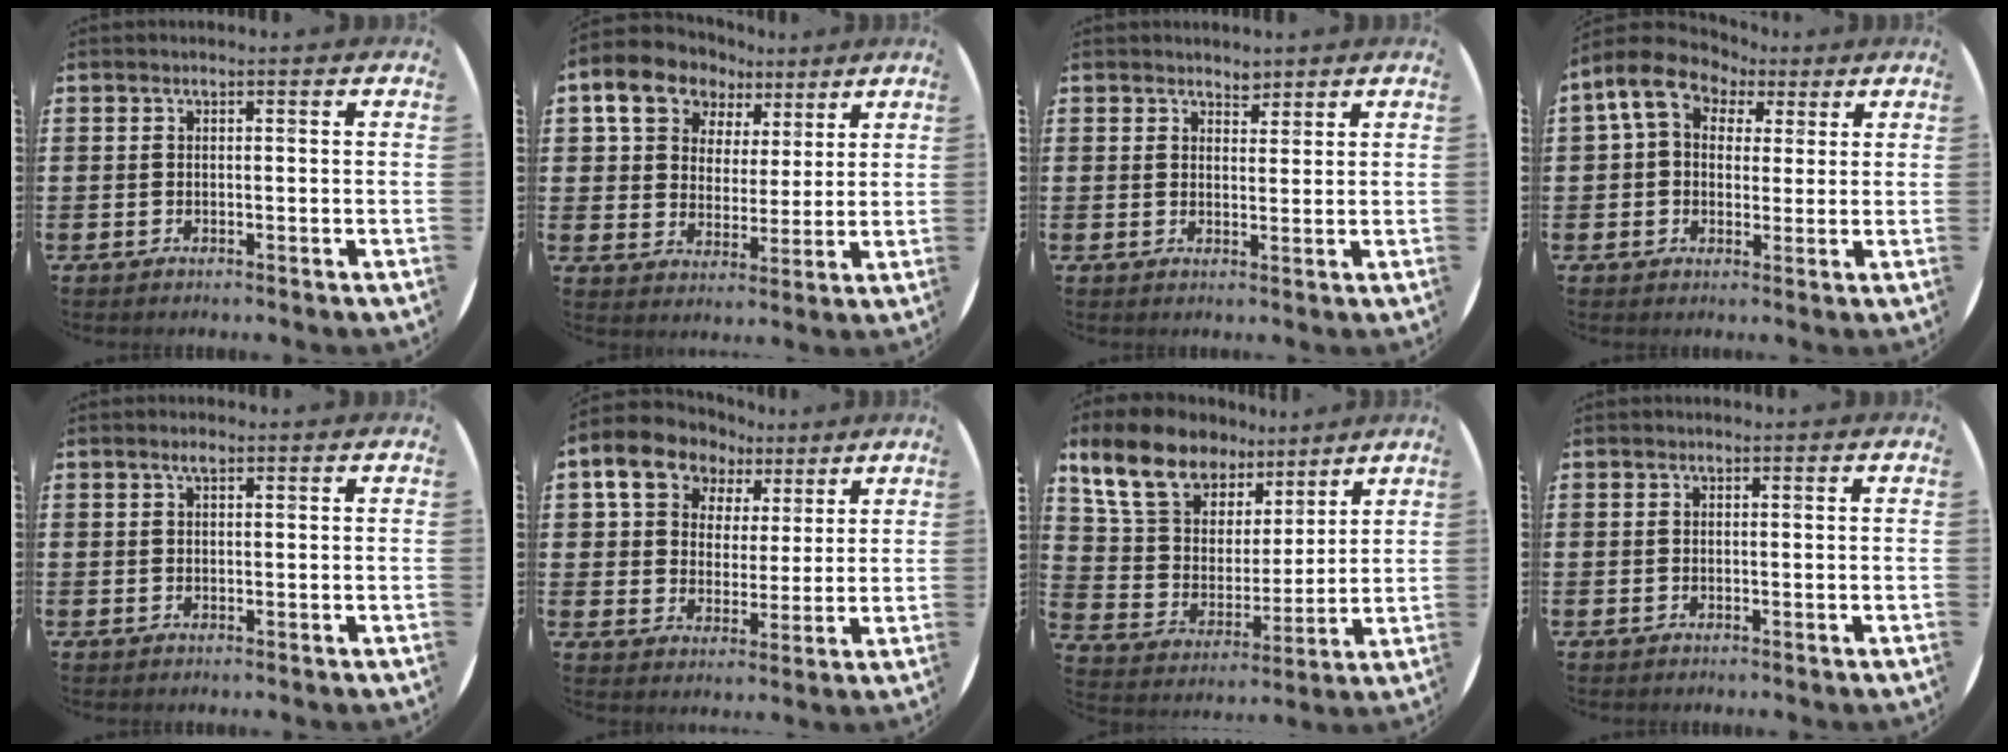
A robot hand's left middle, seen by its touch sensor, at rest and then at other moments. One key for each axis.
{"total": 9.2, "fx": 6.1, "fy": 6.4, "fz": 2.7, "tx": -0.078, "ty": -0.004, "tz": 0.110}
{"total": 2.0, "fx": 1.9, "fy": 0.7, "fz": 0.2, "tx": 0.001, "ty": -0.003, "tz": 0.035}
{"total": 7.4, "fx": 4.3, "fy": 5.2, "fz": 2.9, "tx": -0.073, "ty": 0.004, "tz": 0.078}
{"total": 1.0, "fx": 0.6, "fy": 0.3, "fz": 0.7, "tx": -0.014, "ty": 0.004, "tz": 0.010}
{"total": 9.3, "fx": 6.1, "fy": 6.5, "fz": 2.7, "tx": -0.079, "ty": -0.005, "tz": 0.112}
{"total": 12.3, "fx": 9.8, "fy": 6.5, "fz": 3.6, "tx": -0.131, "ty": -0.048, "tz": 0.188}
{"total": 0.0}